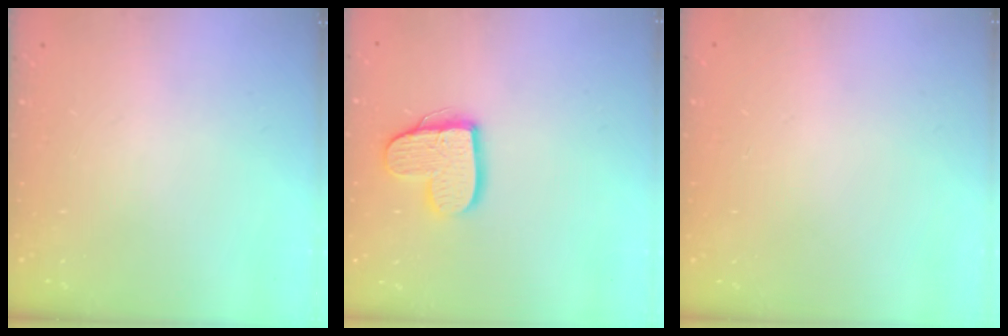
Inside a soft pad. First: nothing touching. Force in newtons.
{"total": 11.5, "press": 11.5, "slide": 0.6}
{"total": 0.0}